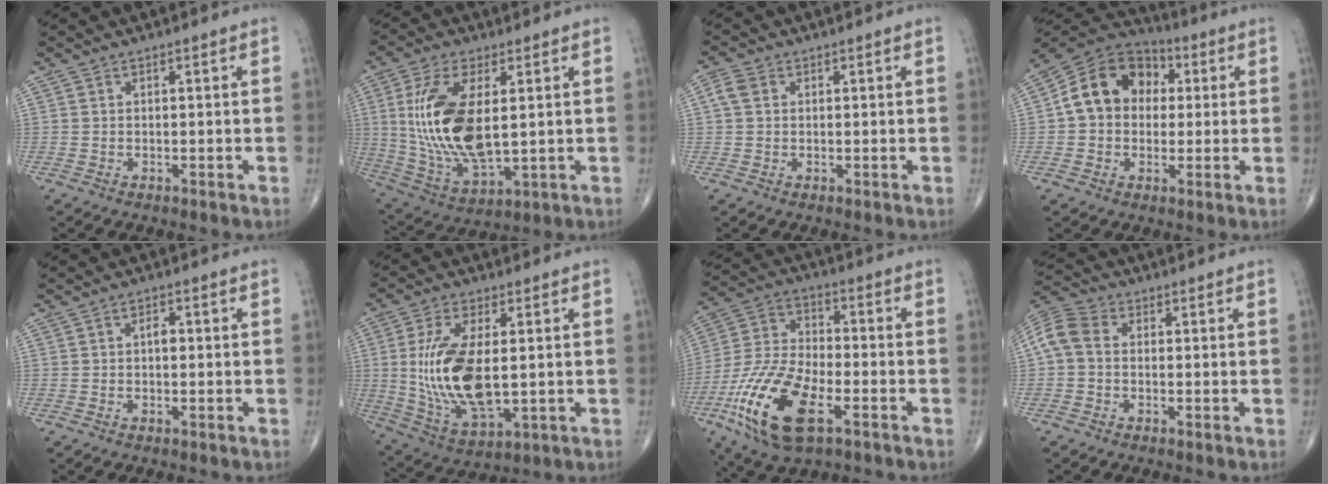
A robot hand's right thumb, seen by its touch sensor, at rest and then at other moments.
{"total": 18.0, "force": [2.4, 8.3, 15.8], "torque": [-0.324, -0.019, 0.057]}
{"total": 3.1, "force": [0.7, 2.5, 1.7], "torque": [-0.037, 0.009, 0.010]}
{"total": 13.7, "force": [2.0, 11.0, 8.0], "torque": [-0.112, 0.028, 0.022]}
{"total": 1.8, "force": [0.1, 1.1, 1.5], "torque": [-0.016, 0.004, -0.001]}
{"total": 16.4, "force": [0.6, 7.4, 14.6], "torque": [-0.296, -0.019, 0.025]}
{"total": 19.2, "force": [-7.9, 8.5, 15.2], "torque": [-0.314, 0.014, -0.145]}
{"total": 7.1, "force": [0.1, 5.3, 4.8], "torque": [-0.099, 0.021, -0.011]}